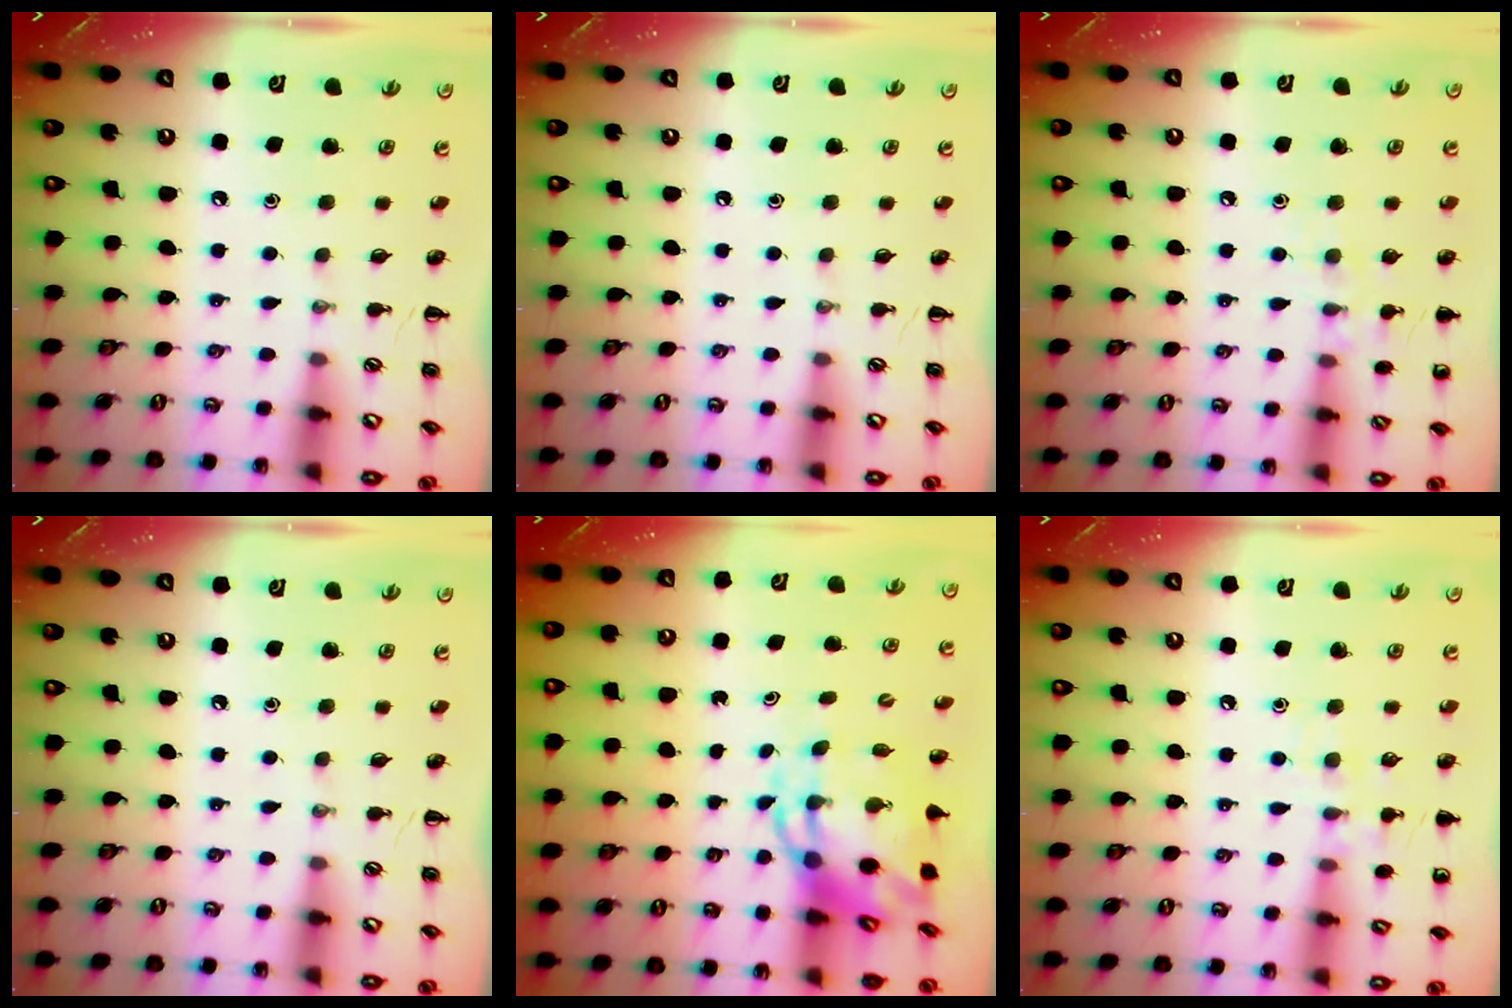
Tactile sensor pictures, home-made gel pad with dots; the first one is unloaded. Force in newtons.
{"total": 0.0}
{"total": 7.3, "press": 7.0, "slide": 2.1}
{"total": 0.0}
{"total": 5.8, "press": 5.5, "slide": 1.6}
{"total": 8.4, "press": 8.2, "slide": 1.9}